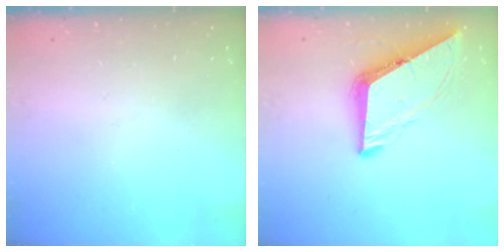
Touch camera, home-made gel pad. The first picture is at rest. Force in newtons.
{"total": 7.8, "press": 7.8, "slide": 0.6}